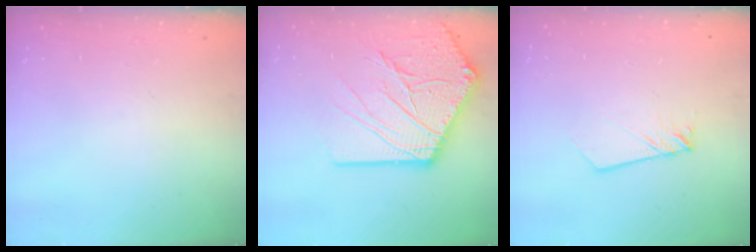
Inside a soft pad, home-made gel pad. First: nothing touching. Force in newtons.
{"total": 21.3, "press": 21.1, "slide": 2.7}
{"total": 2.2, "press": 2.2, "slide": 0.1}